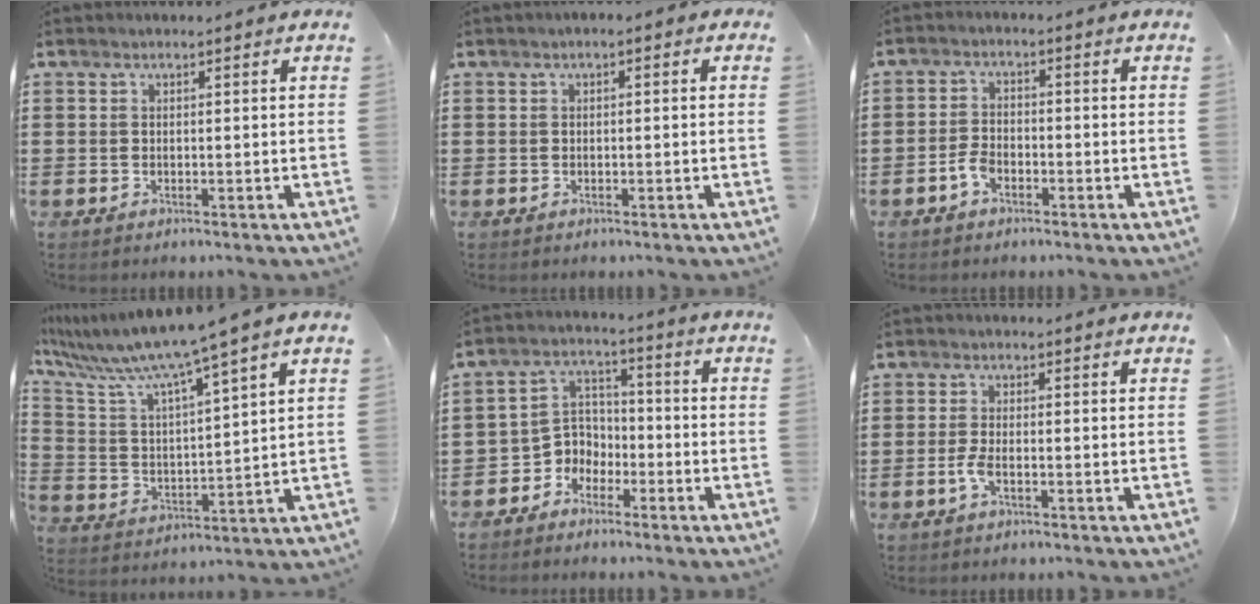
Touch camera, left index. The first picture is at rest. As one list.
[{"total": 0.8, "force": [-0.4, 0.4, 0.5], "torque": [-0.011, 0.000, -0.009]}, {"total": 3.0, "force": [-1.6, 1.6, 2.0], "torque": [-0.051, -0.002, -0.034]}, {"total": 7.5, "force": [6.2, -0.9, 4.2], "torque": [-0.111, -0.049, 0.093]}, {"total": 5.1, "force": [-3.3, 3.8, 0.7], "torque": [-0.039, 0.002, -0.073]}, {"total": 2.4, "force": [-0.9, 0.6, 2.1], "torque": [-0.052, -0.004, -0.021]}]